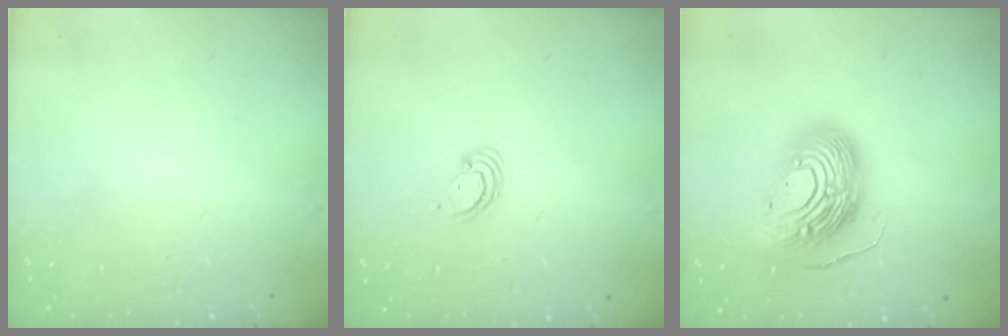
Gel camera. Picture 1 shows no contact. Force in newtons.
{"total": 2.7, "press": 2.7, "slide": 0.2}
{"total": 17.4, "press": 17.3, "slide": 1.8}